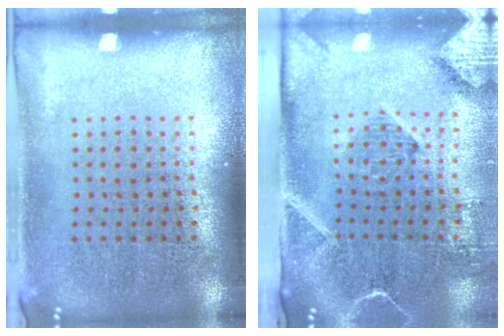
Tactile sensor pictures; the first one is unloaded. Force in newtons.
{"total": 2.8, "press": 2.1, "slide": 1.9}